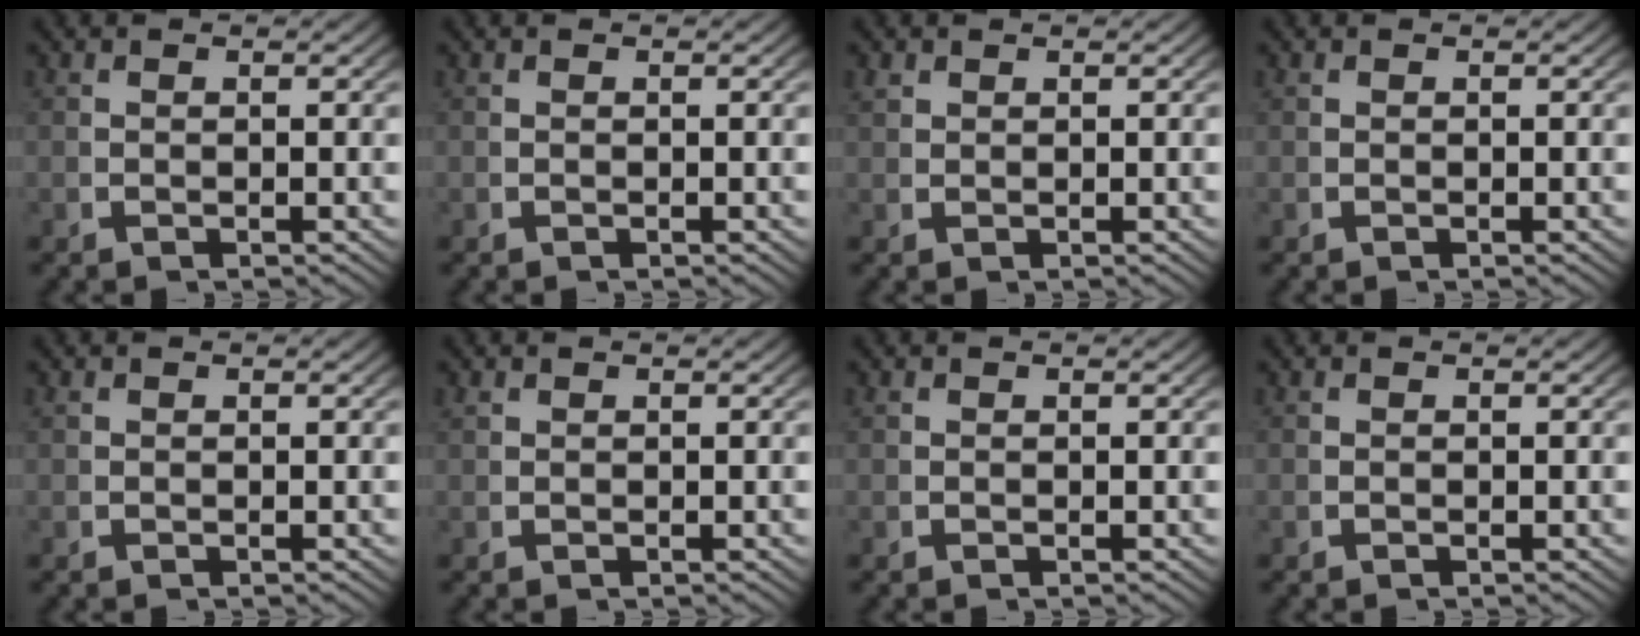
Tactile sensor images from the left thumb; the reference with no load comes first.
{"total": 0.0}
{"total": 0.9, "force": [0.8, 0.3, 0.2], "torque": [-0.006, -0.002, 0.023]}
{"total": 0.0}
{"total": 0.0}
{"total": 0.5, "force": [0.5, 0.1, 0.0], "torque": [-0.006, -0.004, 0.017]}
{"total": 0.0}
{"total": 0.0}